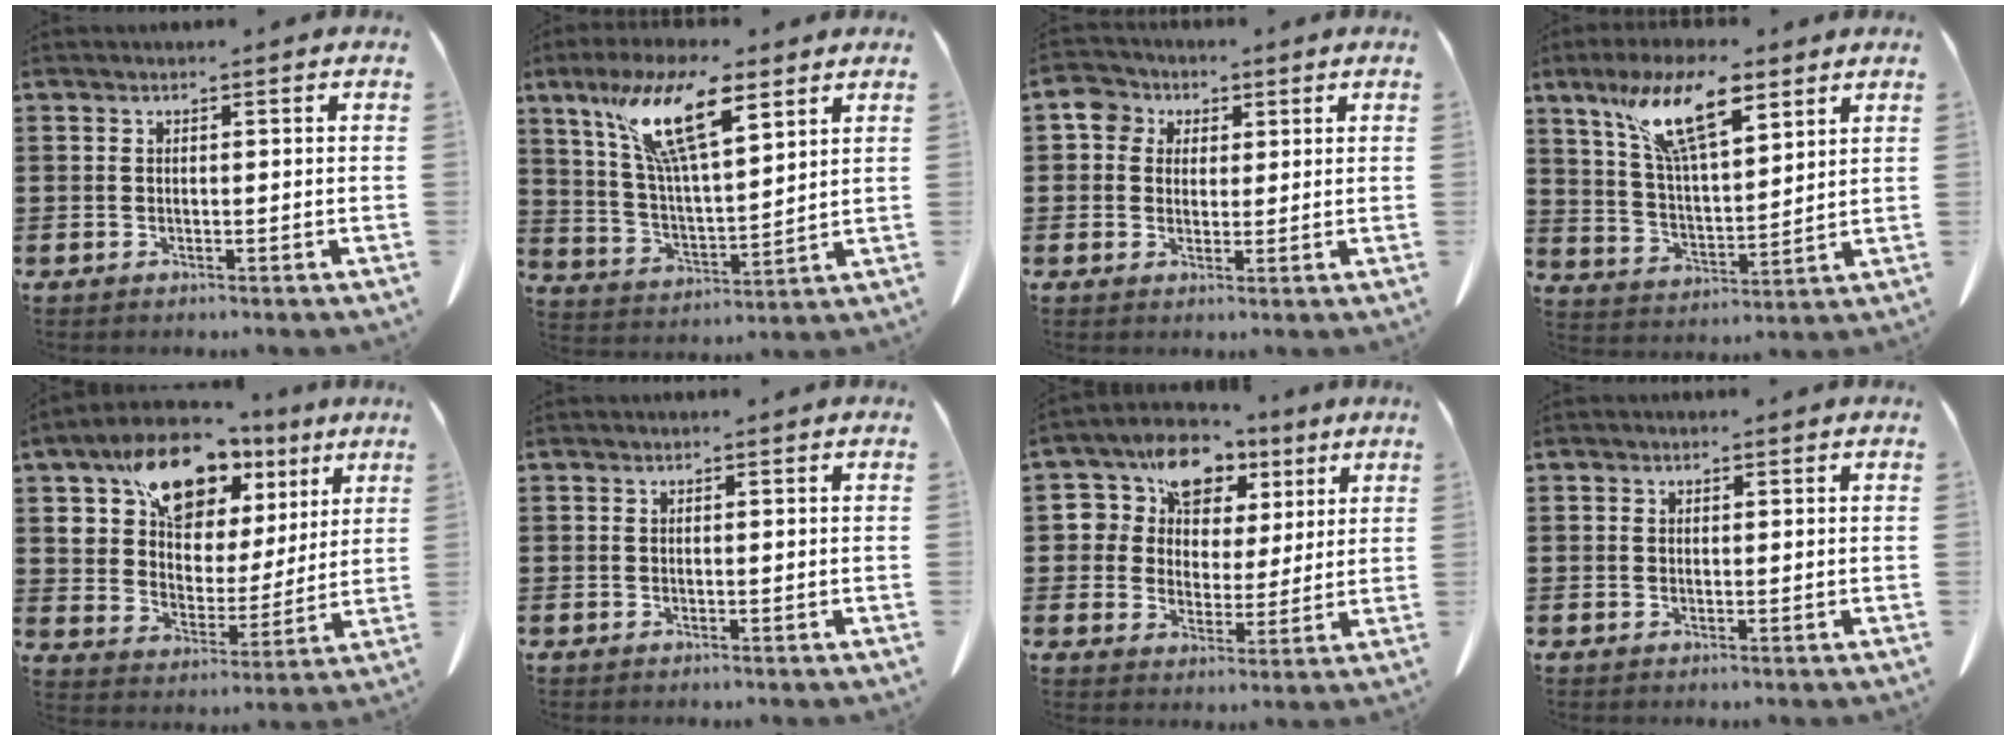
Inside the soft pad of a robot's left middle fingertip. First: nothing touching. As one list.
[{"total": 13.3, "force": [8.1, 3.6, 9.9], "torque": [-0.215, -0.014, 0.142]}, {"total": 4.7, "force": [2.0, 4.0, 1.5], "torque": [-0.041, 0.011, 0.035]}, {"total": 12.6, "force": [8.0, 3.9, 8.9], "torque": [-0.195, -0.012, 0.143]}, {"total": 13.6, "force": [9.7, 7.3, 6.2], "torque": [-0.136, -0.032, 0.178]}, {"total": 0.0}, {"total": 9.5, "force": [5.6, 7.2, 2.9], "torque": [-0.090, -0.015, 0.101]}, {"total": 0.5, "force": [0.3, 0.4, 0.2], "torque": [-0.006, 0.001, 0.007]}]